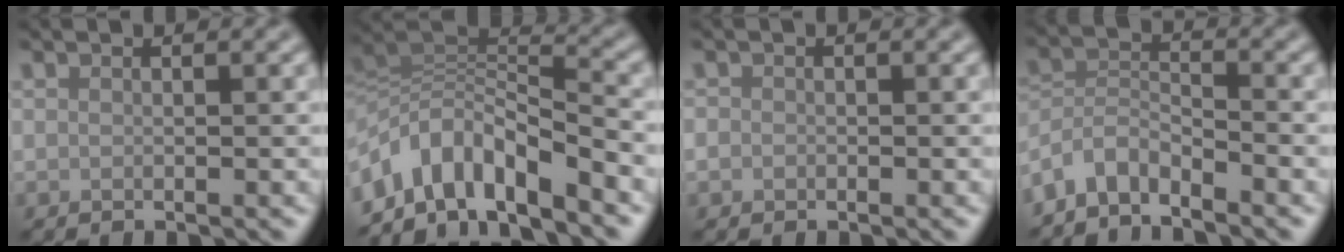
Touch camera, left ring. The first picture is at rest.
{"total": 8.2, "force": [-5.1, 3.3, 5.5], "torque": [-0.087, 0.006, -0.102]}
{"total": 0.8, "force": [-0.3, 0.8, 0.2], "torque": [0.001, -0.006, -0.006]}
{"total": 3.9, "force": [-3.6, 1.1, 1.2], "torque": [-0.021, 0.001, -0.079]}